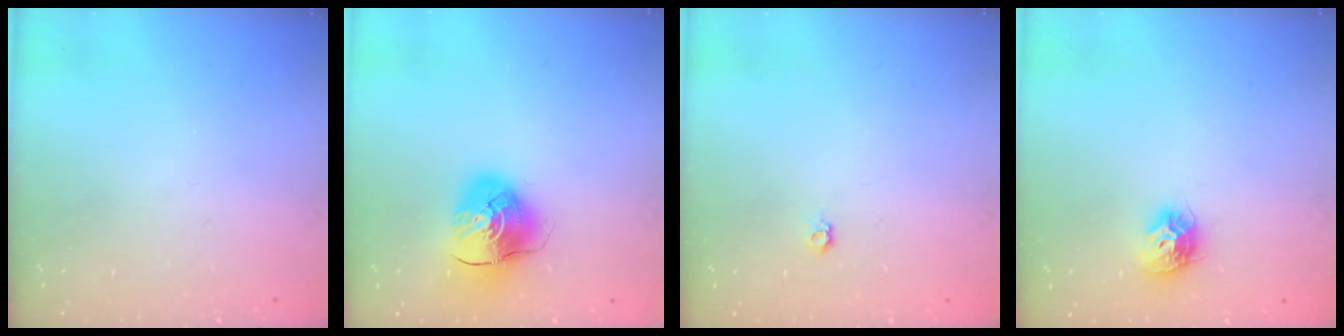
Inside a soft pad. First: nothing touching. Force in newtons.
{"total": 9.1, "press": 9.0, "slide": 1.2}
{"total": 3.5, "press": 3.5, "slide": 0.4}
{"total": 9.3, "press": 9.3, "slide": 0.3}